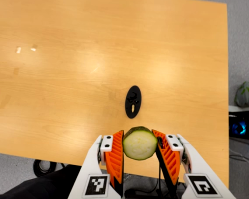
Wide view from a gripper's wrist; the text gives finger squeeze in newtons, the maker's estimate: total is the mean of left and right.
{"total": 9.0, "left": 8.3, "right": 9.8}